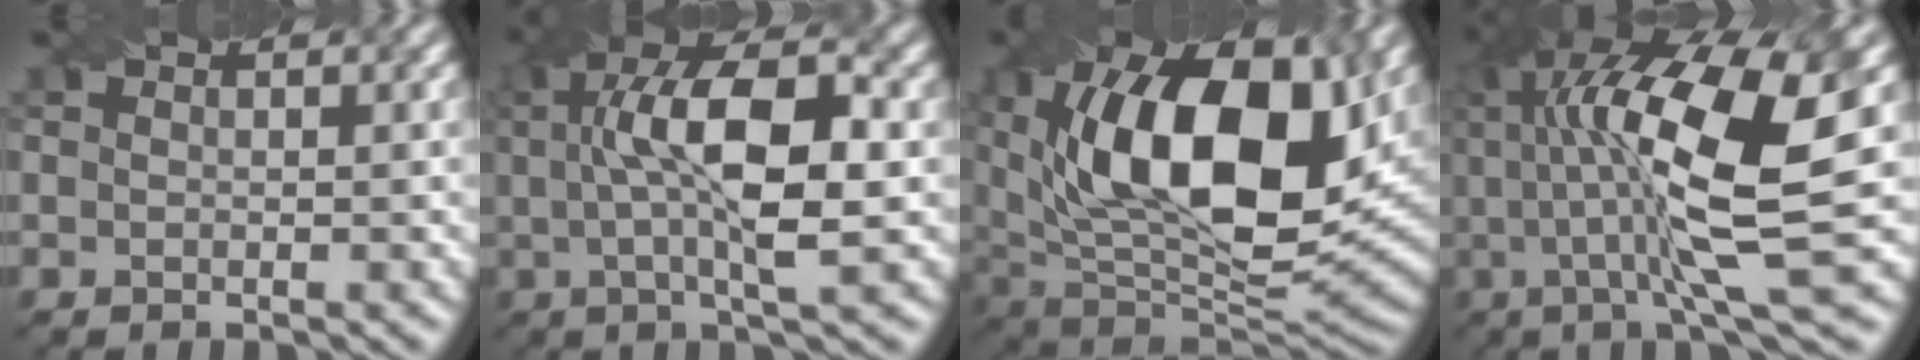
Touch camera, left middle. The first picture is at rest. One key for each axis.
{"total": 9.4, "fx": 0.4, "fy": 2.9, "fz": 8.9, "tx": -0.146, "ty": 0.022, "tz": 0.013}
{"total": 16.2, "fx": 3.7, "fy": 8.1, "fz": 13.5, "tx": -0.222, "ty": 0.010, "tz": 0.060}
{"total": 13.2, "fx": 1.5, "fy": 3.1, "fz": 12.7, "tx": -0.225, "ty": 0.012, "tz": 0.041}